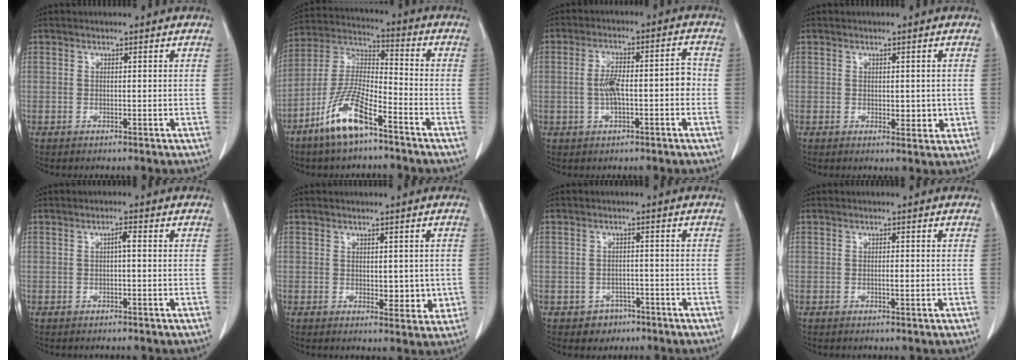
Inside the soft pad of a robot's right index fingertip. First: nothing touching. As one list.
[{"total": 11.9, "force": [-7.3, 2.6, 9.0], "torque": [-0.193, -0.010, -0.143]}, {"total": 7.5, "force": [-1.1, 2.2, 7.1], "torque": [-0.130, 0.028, -0.017]}, {"total": 2.9, "force": [0.0, 1.6, 2.5], "torque": [-0.029, -0.006, 0.006]}, {"total": 1.4, "force": [0.1, 0.2, 1.4], "torque": [-0.023, 0.006, 0.001]}, {"total": 4.2, "force": [0.1, 2.3, 3.5], "torque": [-0.035, -0.009, 0.007]}, {"total": 3.0, "force": [-1.7, 2.5, 0.3], "torque": [-0.002, 0.013, -0.019]}, {"total": 1.2, "force": [-0.1, 0.3, 1.2], "torque": [-0.023, -0.001, 0.000]}]